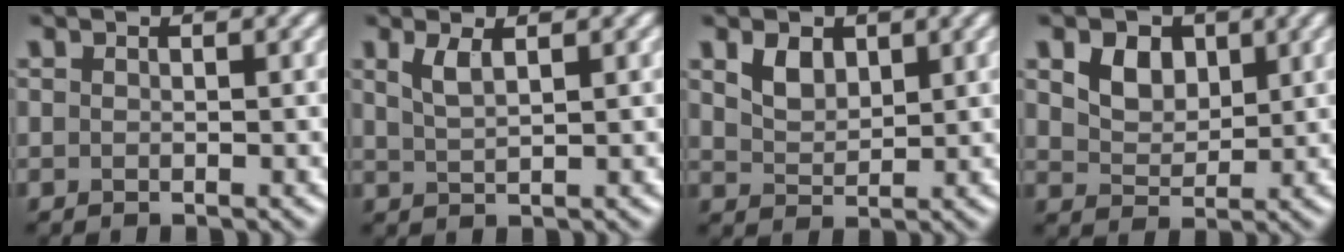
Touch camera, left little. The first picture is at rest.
{"total": 1.9, "force": [1.1, 0.6, 1.5], "torque": [-0.032, 0.000, 0.024]}
{"total": 2.6, "force": [1.4, 1.6, 1.4], "torque": [-0.032, -0.001, 0.030]}
{"total": 4.2, "force": [1.9, 3.0, 2.3], "torque": [-0.053, -0.001, 0.026]}